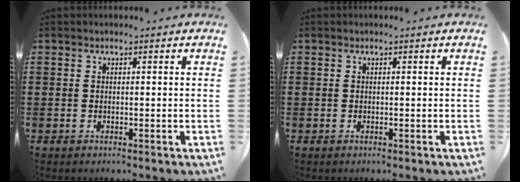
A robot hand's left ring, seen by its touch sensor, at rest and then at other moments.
{"total": 0.0}